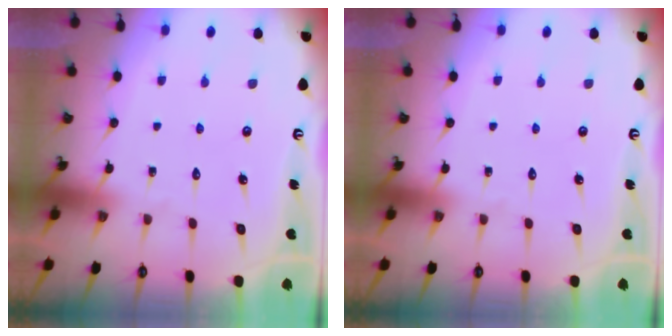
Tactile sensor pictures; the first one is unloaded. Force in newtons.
{"total": 0.0}